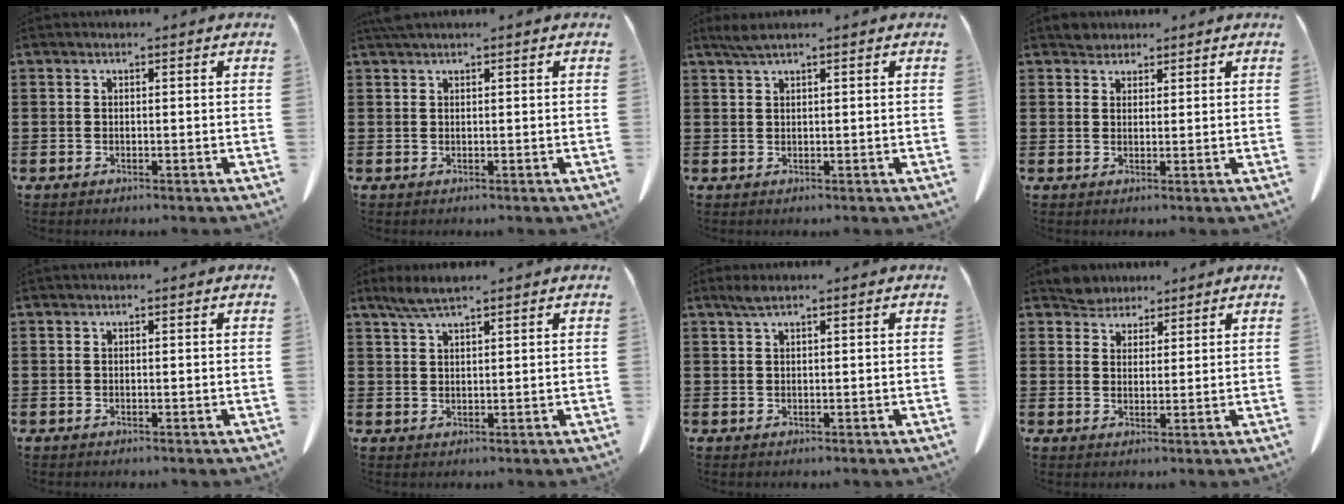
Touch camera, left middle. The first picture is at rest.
{"total": 1.1, "force": [1.0, 0.0, 0.5], "torque": [-0.013, 0.000, 0.019]}
{"total": 1.6, "force": [1.1, 0.0, 1.1], "torque": [-0.024, 0.000, 0.021]}
{"total": 2.3, "force": [2.1, 0.9, 0.1], "torque": [-0.001, 0.002, 0.039]}
{"total": 0.0}
{"total": 3.5, "force": [2.6, 0.5, 2.4], "torque": [-0.051, 0.004, 0.047]}
{"total": 1.5, "force": [1.0, 0.1, 1.1], "torque": [-0.024, 0.001, 0.018]}
{"total": 3.7, "force": [3.5, 1.3, 0.1], "torque": [-0.014, 0.000, 0.069]}